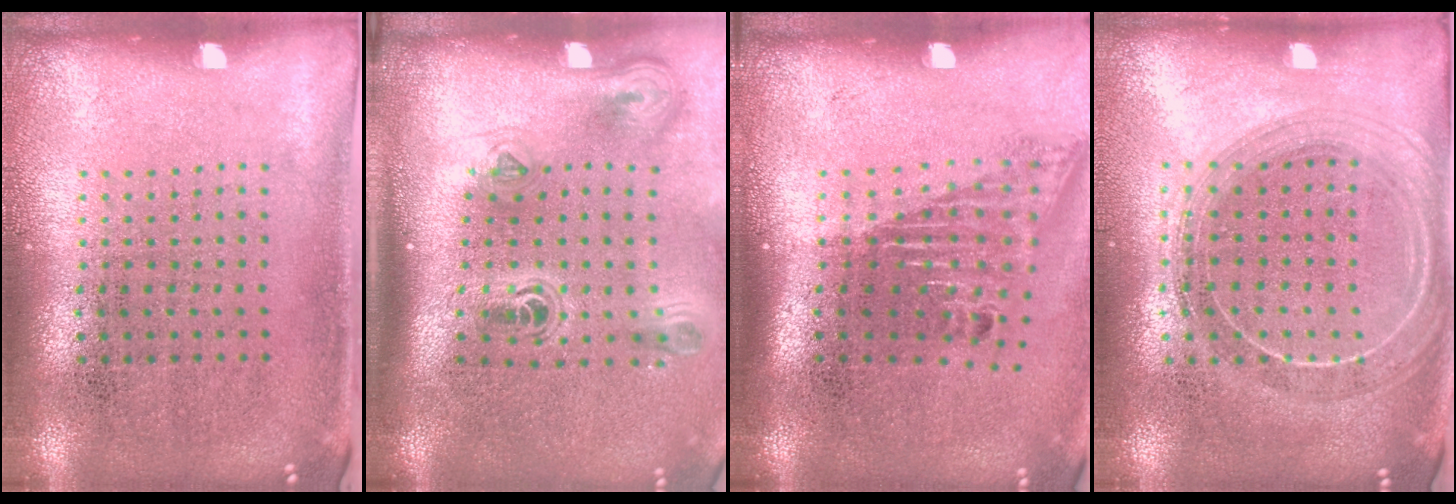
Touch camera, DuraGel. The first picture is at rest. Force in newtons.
{"total": 2.3, "press": 1.5, "slide": 1.7}
{"total": 1.6, "press": 1.2, "slide": 1.1}
{"total": 1.9, "press": 1.7, "slide": 0.8}